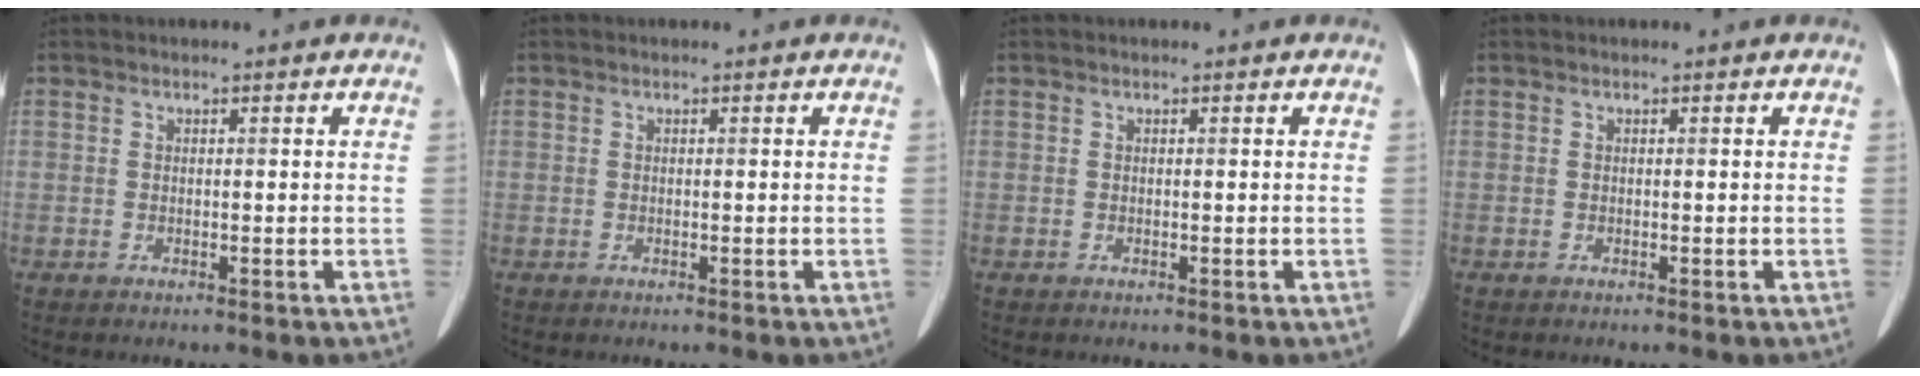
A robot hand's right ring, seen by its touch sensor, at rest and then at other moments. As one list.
[{"total": 0.0}, {"total": 0.0}, {"total": 0.0}]